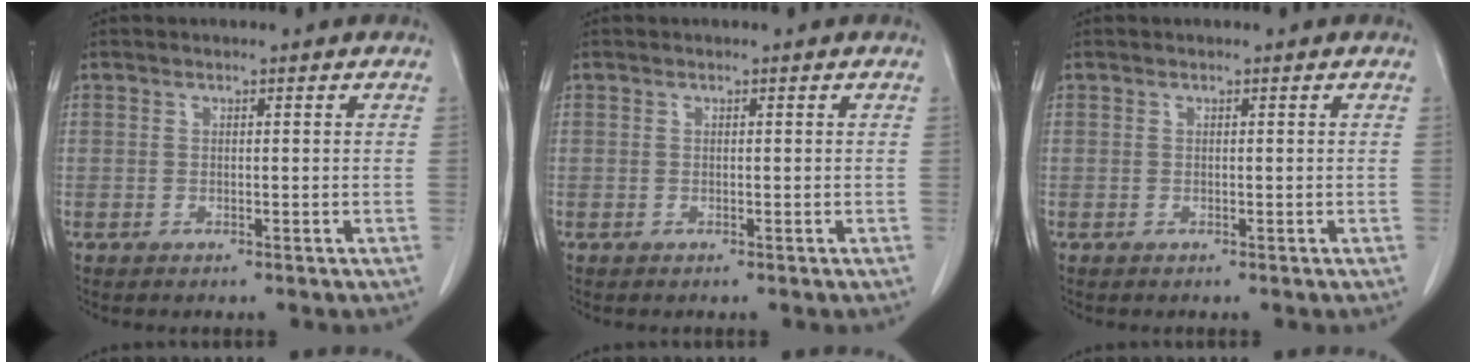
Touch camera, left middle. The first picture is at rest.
{"total": 0.0}
{"total": 0.0}